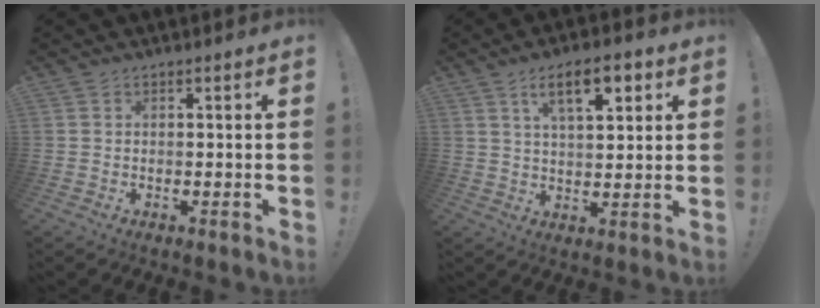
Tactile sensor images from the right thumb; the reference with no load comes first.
{"total": 10.9, "force": [5.1, 4.2, 8.7], "torque": [-0.125, -0.013, 0.083]}